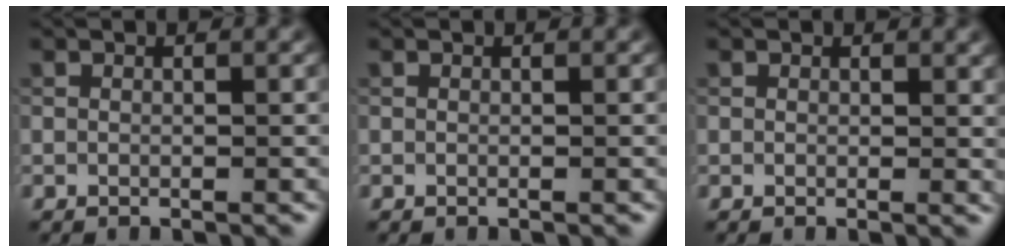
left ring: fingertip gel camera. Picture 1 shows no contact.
{"total": 0.0}
{"total": 1.6, "force": [0.8, 1.3, 0.4], "torque": [-0.001, -0.005, 0.010]}